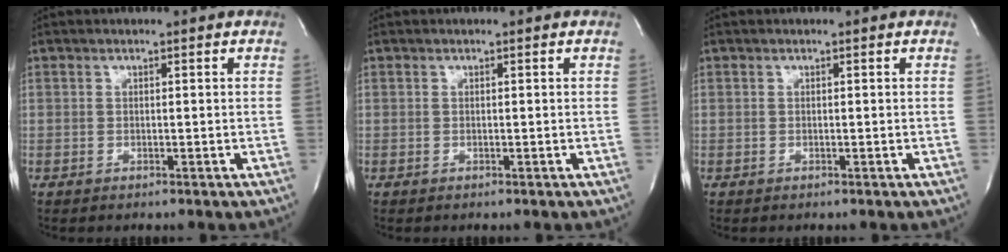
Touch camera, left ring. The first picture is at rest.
{"total": 0.0}
{"total": 0.0}